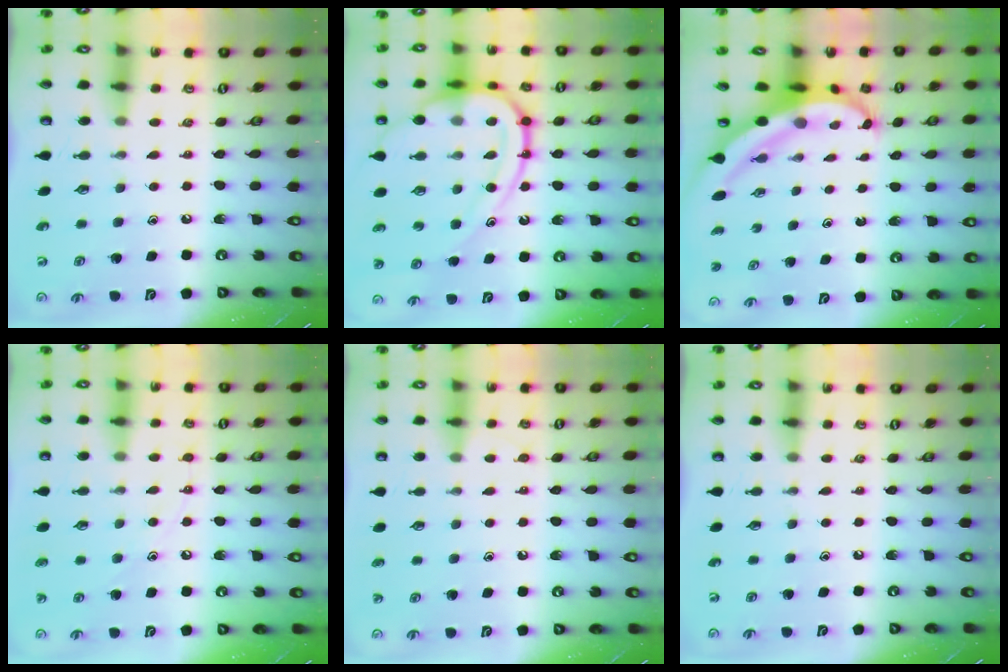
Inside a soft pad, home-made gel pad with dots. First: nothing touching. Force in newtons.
{"total": 18.6, "press": 18.5, "slide": 1.9}
{"total": 5.8, "press": 5.7, "slide": 0.7}
{"total": 8.2, "press": 8.2, "slide": 0.6}
{"total": 5.4, "press": 5.4, "slide": 0.6}
{"total": 0.0}